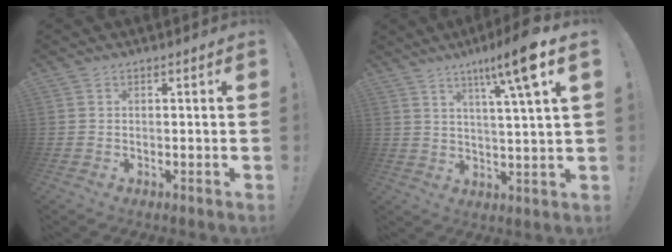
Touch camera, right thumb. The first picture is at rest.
{"total": 12.7, "force": [6.6, 0.2, 10.9], "torque": [-0.177, -0.031, 0.091]}